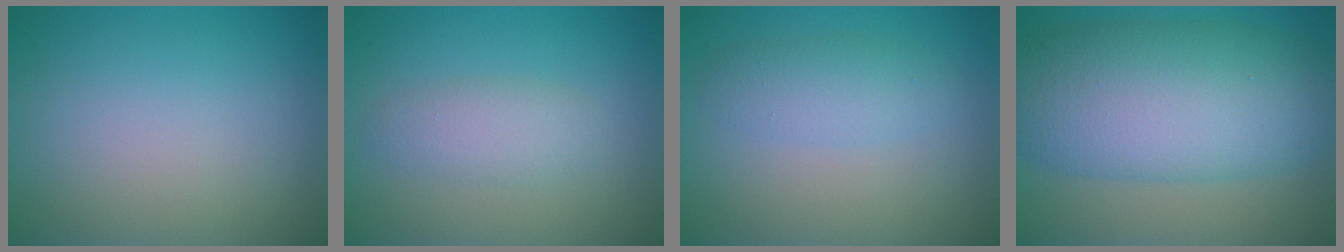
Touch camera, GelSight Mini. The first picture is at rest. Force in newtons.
{"total": 2.4, "press": 2.4, "slide": 0.0}
{"total": 2.4, "press": 2.4, "slide": 0.0}
{"total": 11.8, "press": 11.8, "slide": 0.2}